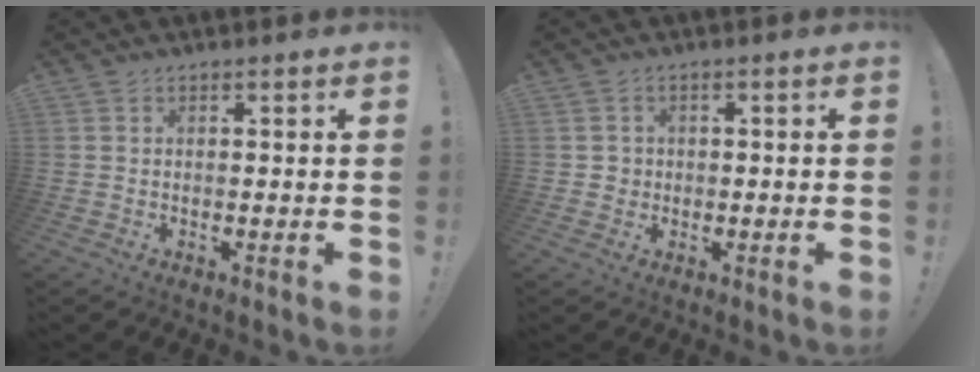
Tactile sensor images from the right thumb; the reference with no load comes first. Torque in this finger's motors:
{"motor_torque": [-0.06, 0.17, -0.15, 0.06, 0.00]}